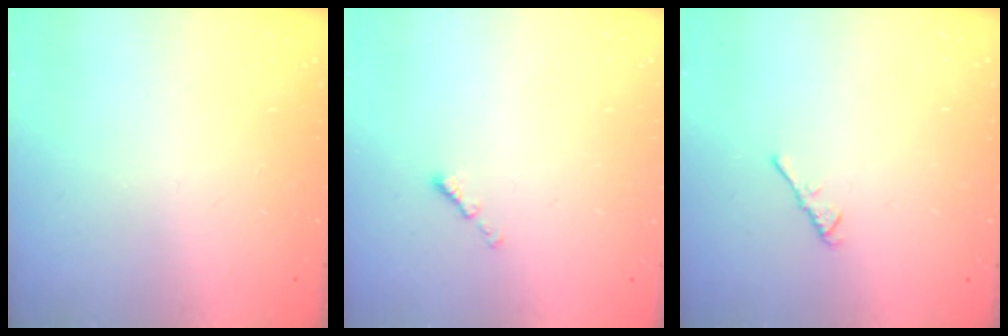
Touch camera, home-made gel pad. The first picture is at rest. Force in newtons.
{"total": 0.0}
{"total": 2.6, "press": 2.6, "slide": 0.6}